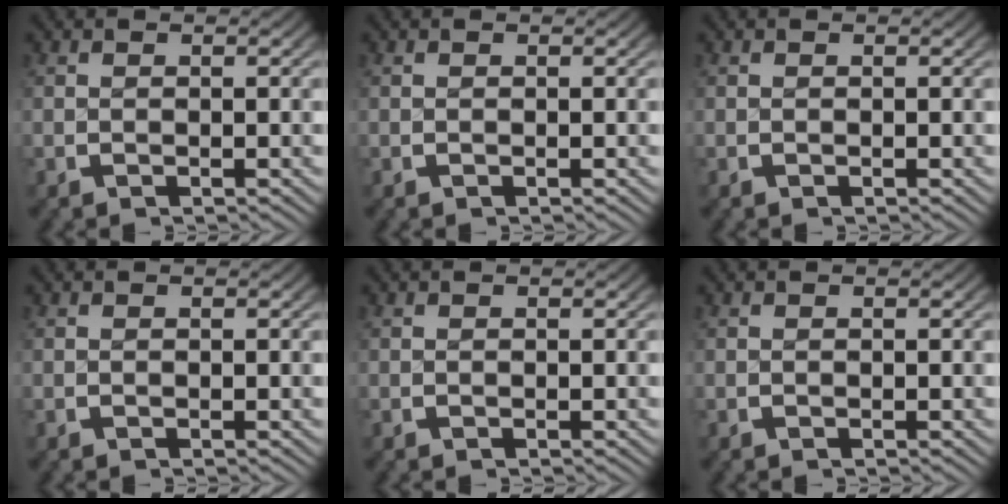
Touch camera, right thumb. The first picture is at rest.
{"total": 0.0}
{"total": 0.0}
{"total": 0.0}
{"total": 0.0}
{"total": 0.0}